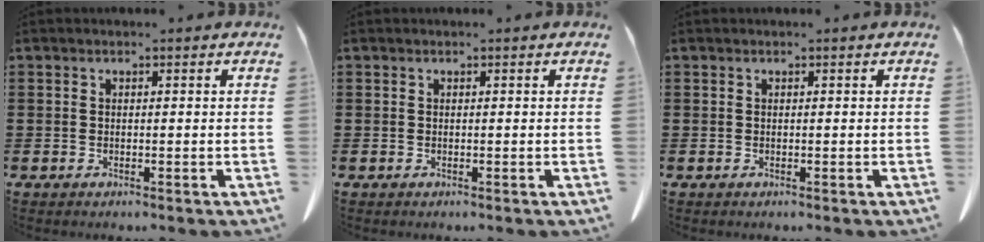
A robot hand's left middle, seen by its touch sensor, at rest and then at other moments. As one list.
[{"total": 0.0}, {"total": 0.0}]